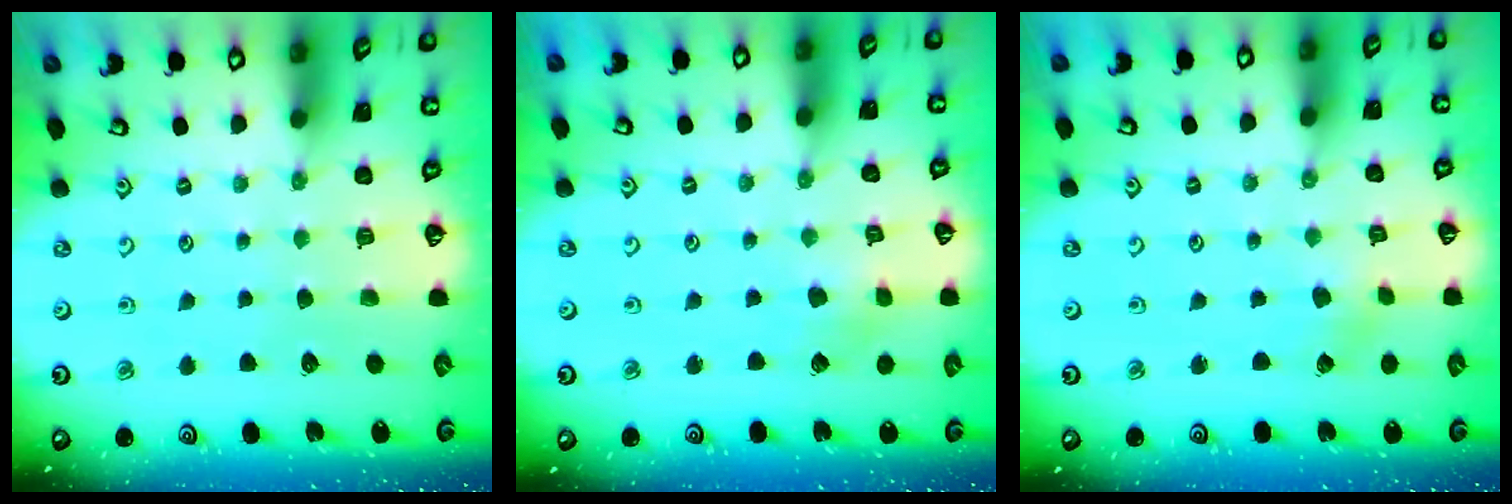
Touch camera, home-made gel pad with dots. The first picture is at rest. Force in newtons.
{"total": 3.4, "press": 3.3, "slide": 0.6}
{"total": 1.5, "press": 1.4, "slide": 0.2}